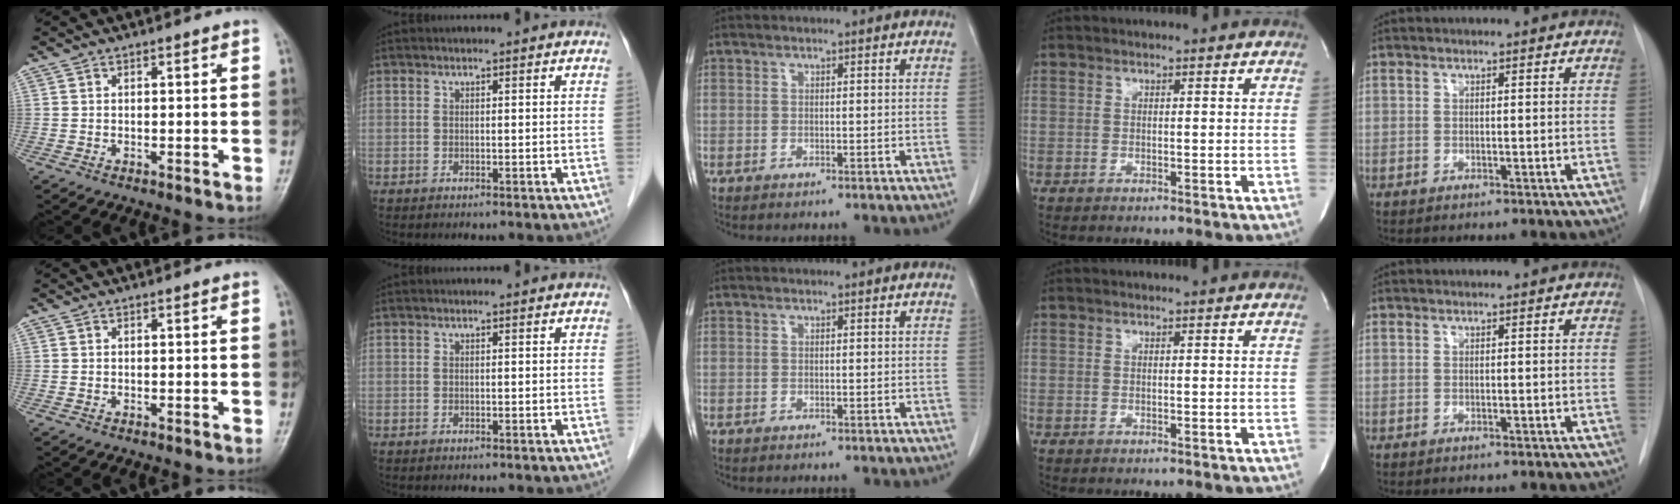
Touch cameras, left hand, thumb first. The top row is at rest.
{}